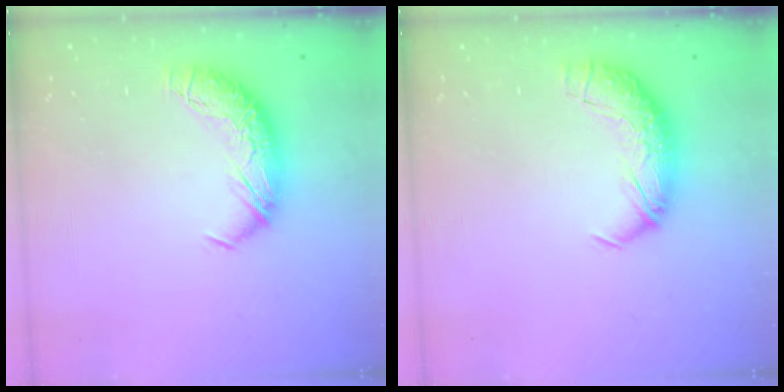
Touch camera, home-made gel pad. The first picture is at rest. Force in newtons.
{"total": 2.3, "press": 1.0, "slide": 2.1}